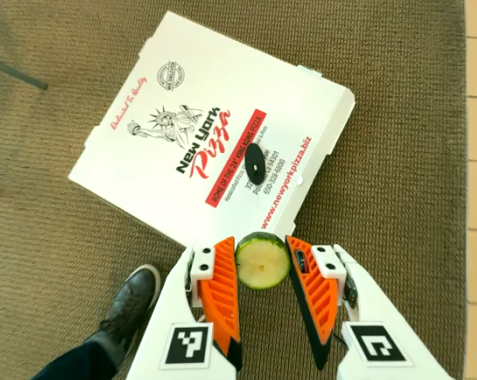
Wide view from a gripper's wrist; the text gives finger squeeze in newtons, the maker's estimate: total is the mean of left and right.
{"total": 7.2, "left": 7.2, "right": 7.1}